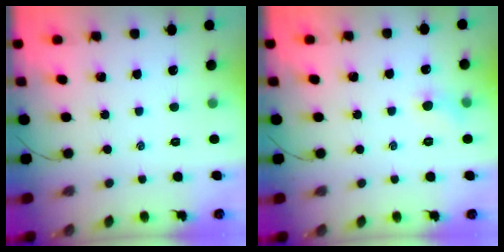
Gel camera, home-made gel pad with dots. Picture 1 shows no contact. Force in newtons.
{"total": 4.3, "press": 4.0, "slide": 1.4}